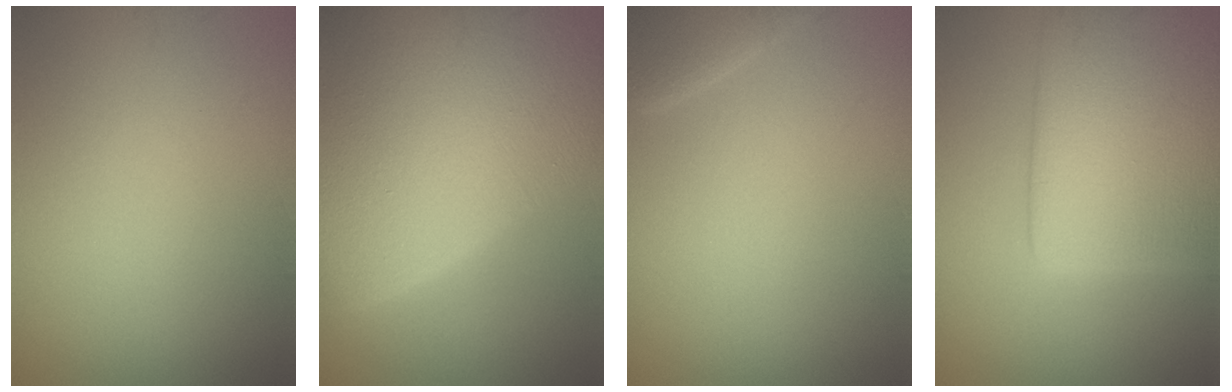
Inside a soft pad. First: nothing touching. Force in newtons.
{"total": 16.4, "press": 16.4, "slide": 1.3}
{"total": 2.5, "press": 2.5, "slide": 0.1}
{"total": 12.0, "press": 12.0, "slide": 0.1}